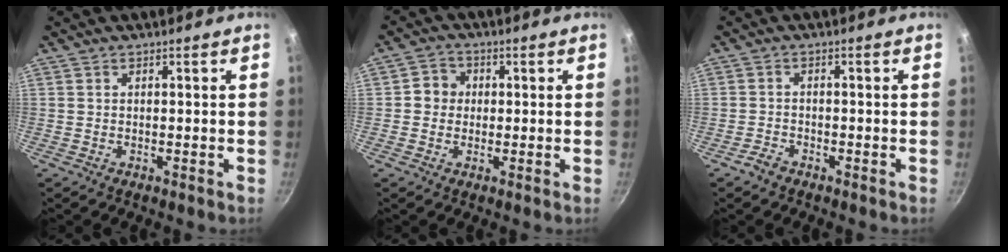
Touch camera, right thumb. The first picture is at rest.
{"total": 4.2, "force": [0.1, 3.9, 1.4], "torque": [0.003, 0.007, -0.008]}
{"total": 2.2, "force": [-1.8, 1.0, 0.7], "torque": [-0.014, 0.017, -0.033]}